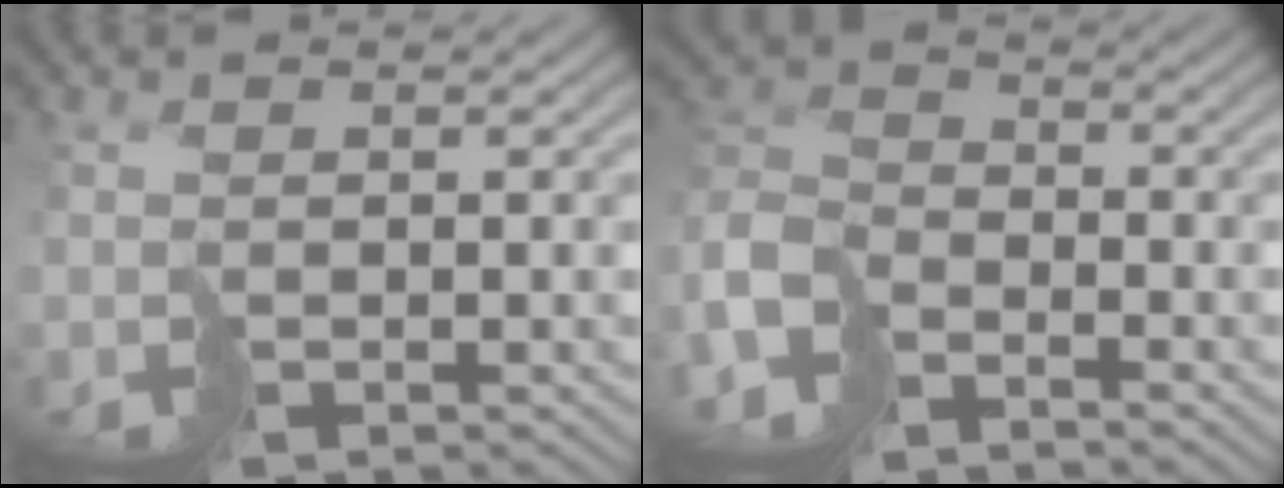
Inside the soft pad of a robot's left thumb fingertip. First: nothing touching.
{"total": 8.1, "force": [-5.5, 3.9, 4.4], "torque": [-0.113, -0.012, -0.129]}